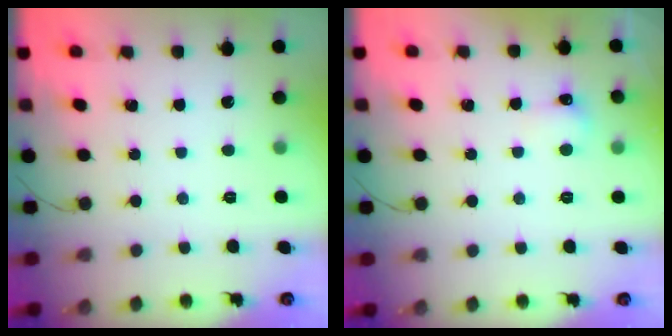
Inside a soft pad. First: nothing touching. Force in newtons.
{"total": 4.9, "press": 4.7, "slide": 1.4}